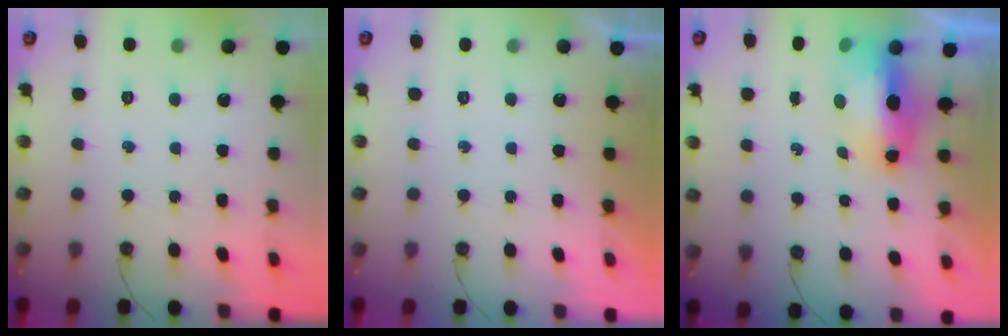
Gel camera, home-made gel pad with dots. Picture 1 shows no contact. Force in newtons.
{"total": 0.0}
{"total": 9.4, "press": 9.2, "slide": 2.2}